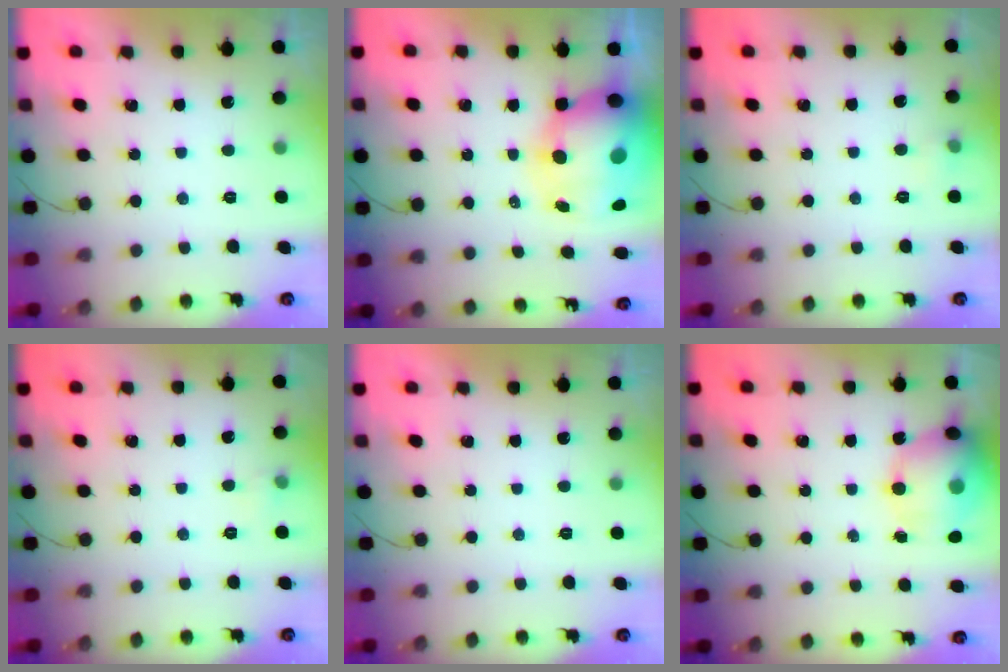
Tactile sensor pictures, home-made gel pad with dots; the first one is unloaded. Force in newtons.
{"total": 18.2, "press": 17.7, "slide": 4.5}
{"total": 3.9, "press": 3.7, "slide": 1.2}
{"total": 3.7, "press": 3.5, "slide": 1.2}
{"total": 0.0}
{"total": 17.5, "press": 17.2, "slide": 3.5}